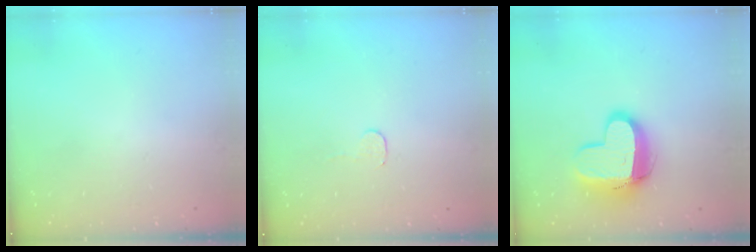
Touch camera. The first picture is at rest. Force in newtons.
{"total": 2.8, "press": 2.8, "slide": 0.2}
{"total": 13.0, "press": 13.0, "slide": 1.2}